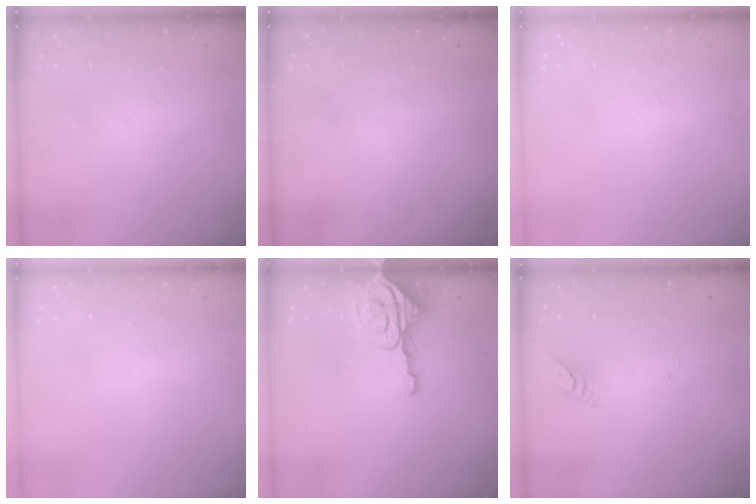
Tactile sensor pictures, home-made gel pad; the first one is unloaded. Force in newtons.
{"total": 0.0}
{"total": 0.0}
{"total": 0.0}
{"total": 8.0, "press": 8.0, "slide": 0.8}
{"total": 3.8, "press": 3.8, "slide": 0.3}